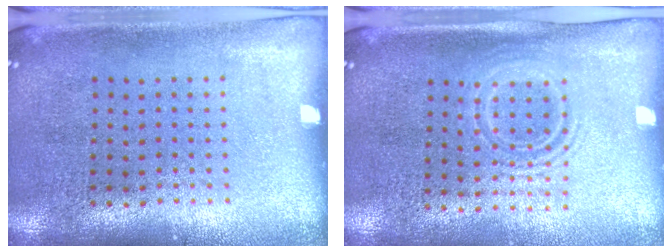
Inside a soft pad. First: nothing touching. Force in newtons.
{"total": 1.4, "press": 1.2, "slide": 0.7}